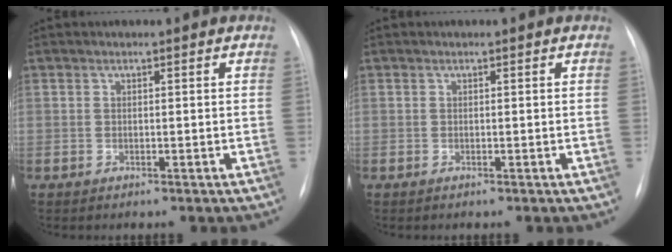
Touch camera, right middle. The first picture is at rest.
{"total": 0.0}